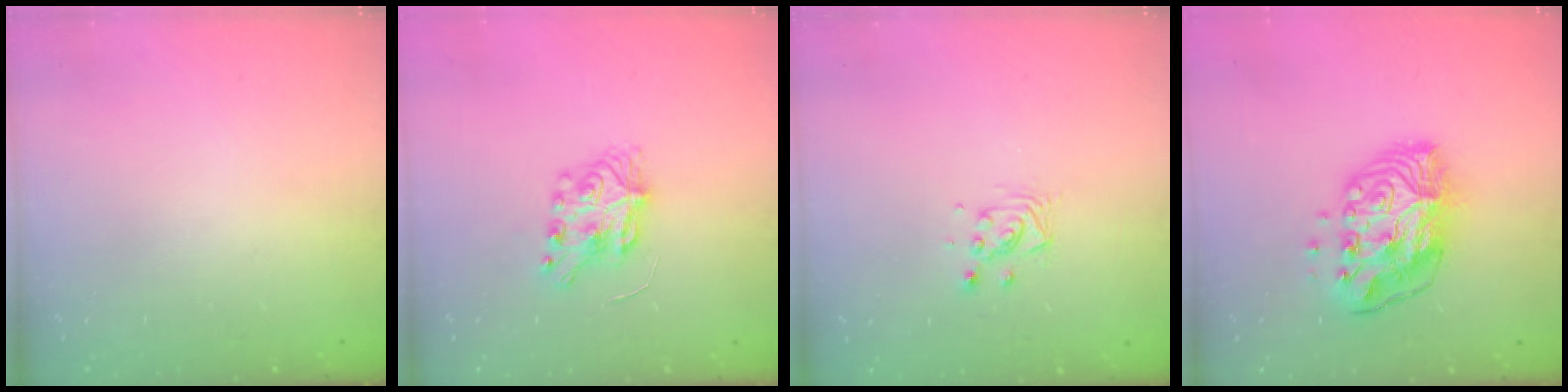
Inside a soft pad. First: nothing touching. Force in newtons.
{"total": 7.2, "press": 7.2, "slide": 0.2}
{"total": 4.6, "press": 4.6, "slide": 0.2}
{"total": 11.7, "press": 11.6, "slide": 1.3}